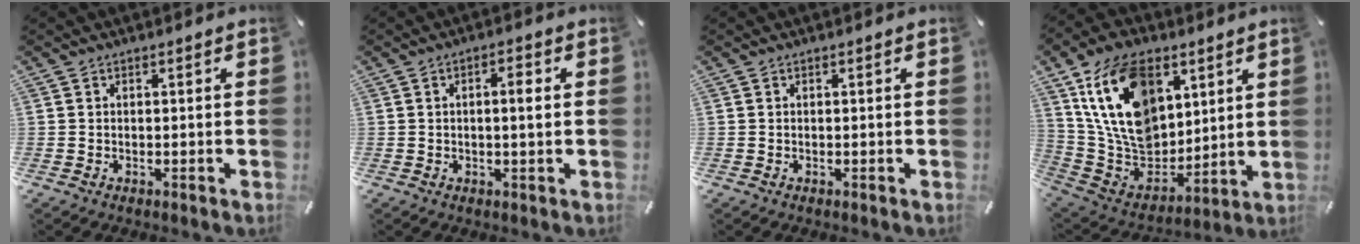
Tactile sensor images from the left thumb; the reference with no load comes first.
{"total": 3.3, "force": [0.5, 0.8, 3.1], "torque": [-0.054, 0.003, 0.003]}
{"total": 0.0}
{"total": 20.2, "force": [8.7, 13.6, 12.1], "torque": [-0.248, -0.038, 0.159]}